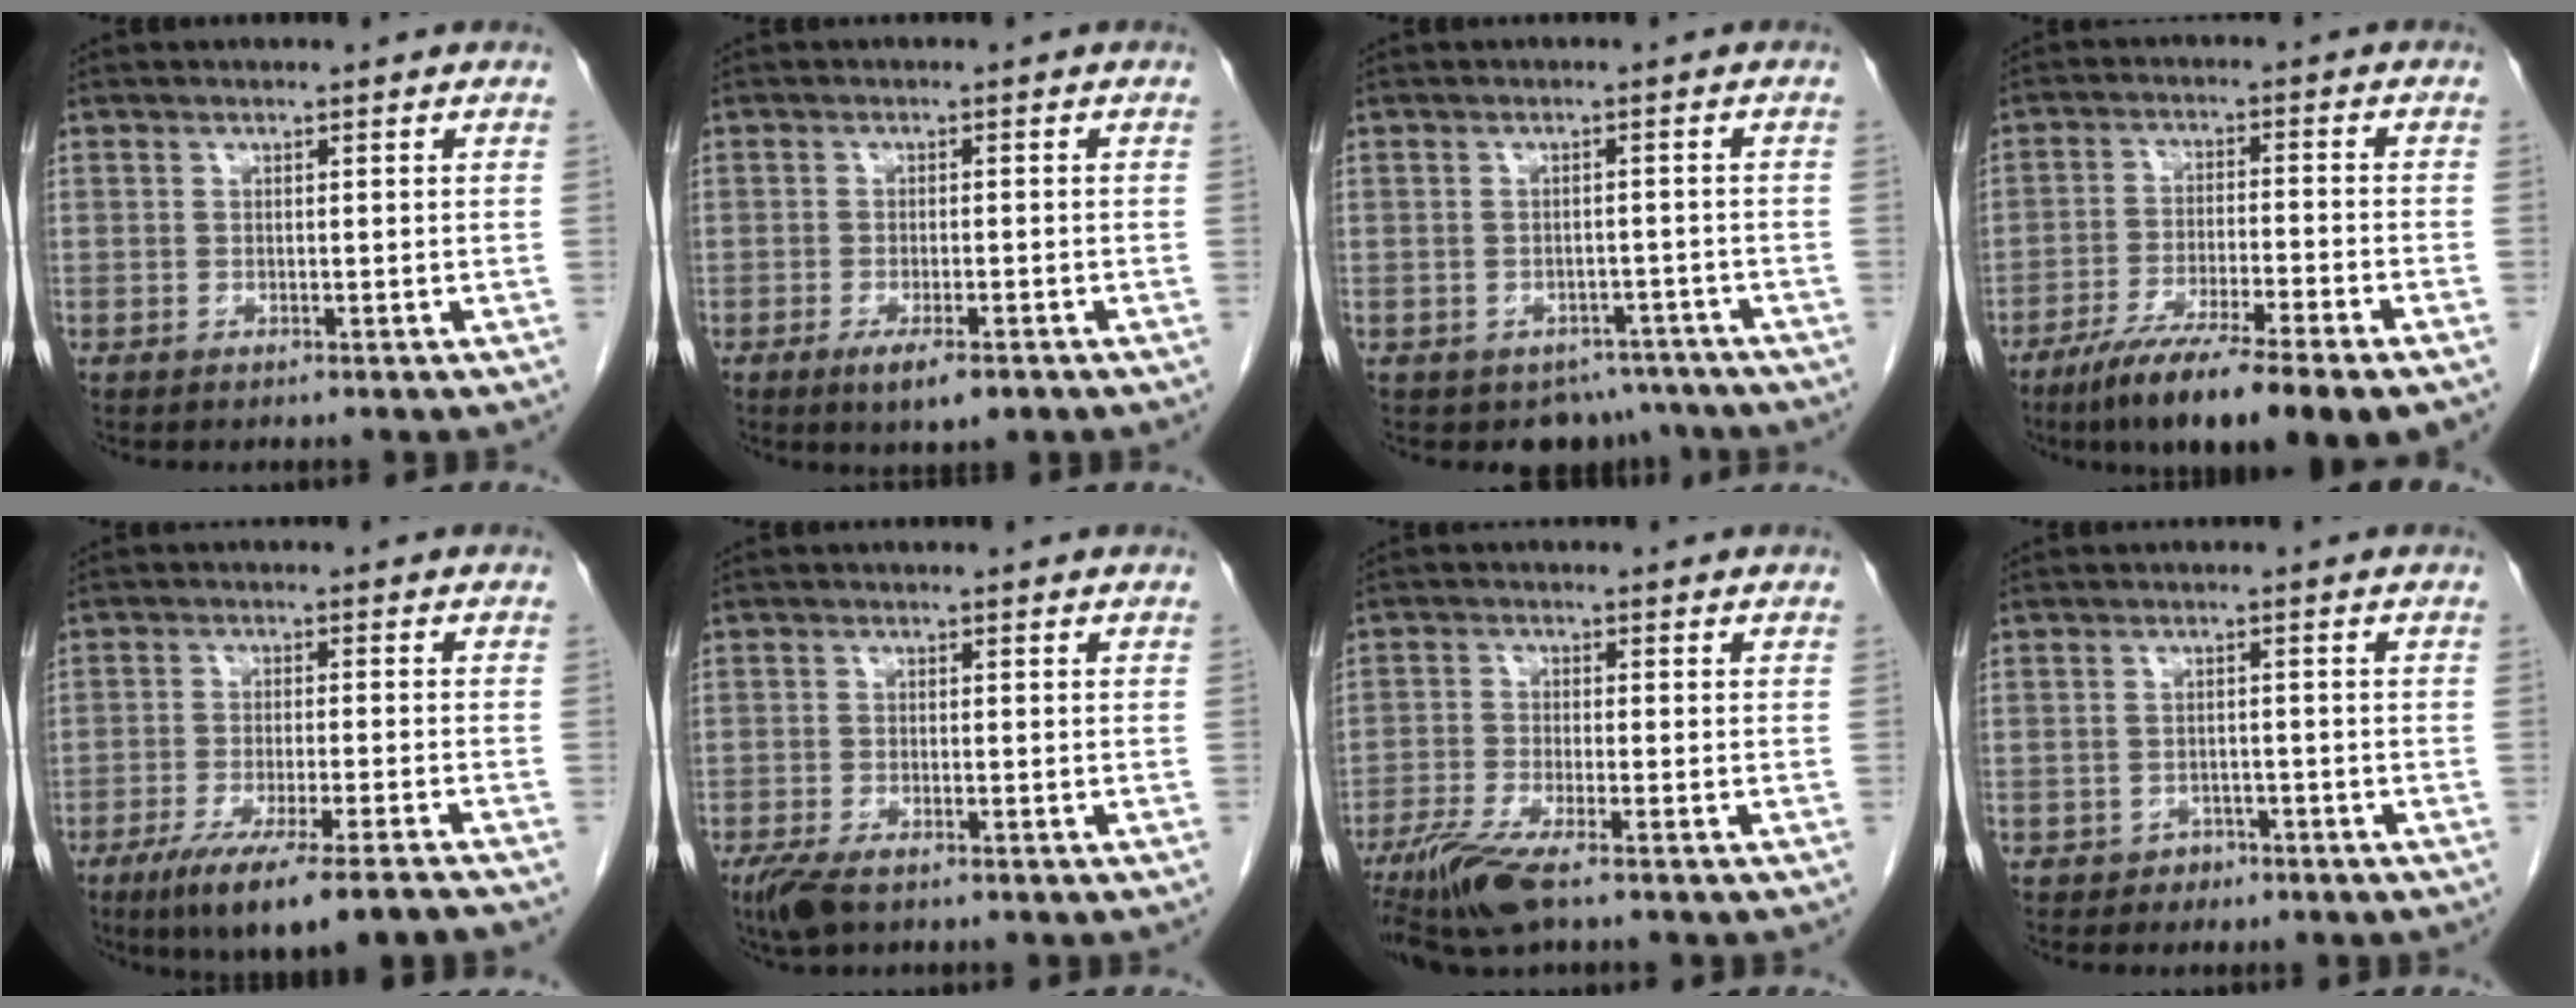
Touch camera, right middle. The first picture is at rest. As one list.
[{"total": 4.6, "force": [-2.7, 1.1, 3.6], "torque": [-0.059, -0.008, -0.038]}, {"total": 5.2, "force": [-4.1, 3.3, 0.4], "torque": [0.016, 0.011, -0.050]}, {"total": 14.8, "force": [-10.6, 0.6, 10.4], "torque": [-0.155, -0.039, -0.171]}, {"total": 12.7, "force": [-9.7, -0.2, 8.2], "torque": [-0.126, -0.035, -0.152]}, {"total": 4.2, "force": [-3.0, 1.2, 2.7], "torque": [-0.058, -0.011, -0.052]}, {"total": 7.2, "force": [-5.2, 0.4, 5.0], "torque": [-0.099, -0.022, -0.096]}, {"total": 1.9, "force": [-1.4, 1.4, 0.0], "torque": [-0.004, 0.007, -0.021]}]